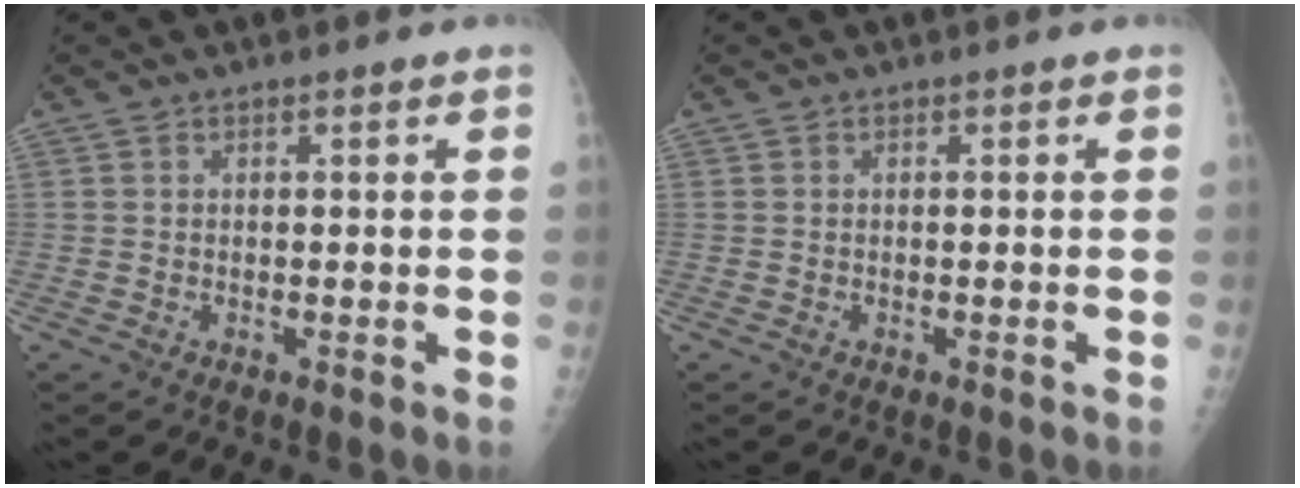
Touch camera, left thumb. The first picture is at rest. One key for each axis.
{"total": 0.0}